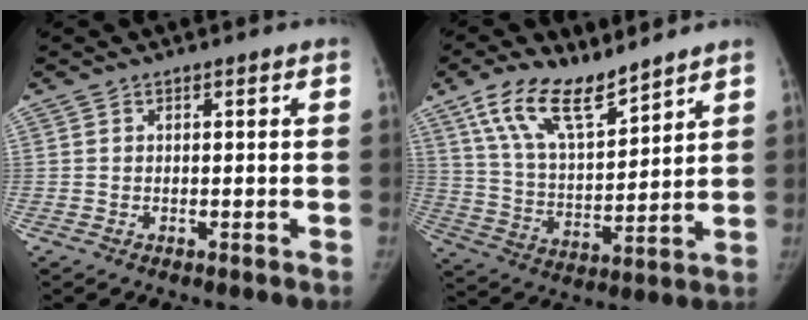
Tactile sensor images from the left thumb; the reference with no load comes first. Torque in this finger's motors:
{"motor_torque": [0.32, 0.38, 0.29, -0.44, 0.09]}